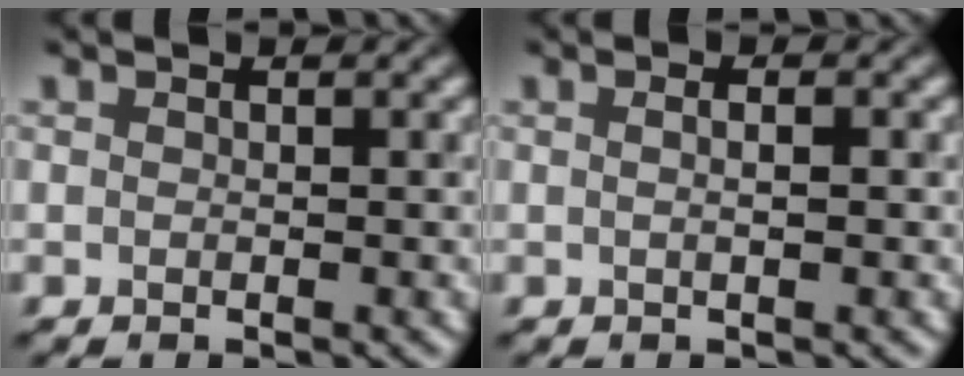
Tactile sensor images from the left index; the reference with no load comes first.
{"total": 2.2, "force": [0.7, 1.0, 1.8], "torque": [-0.004, 0.009, -0.013]}